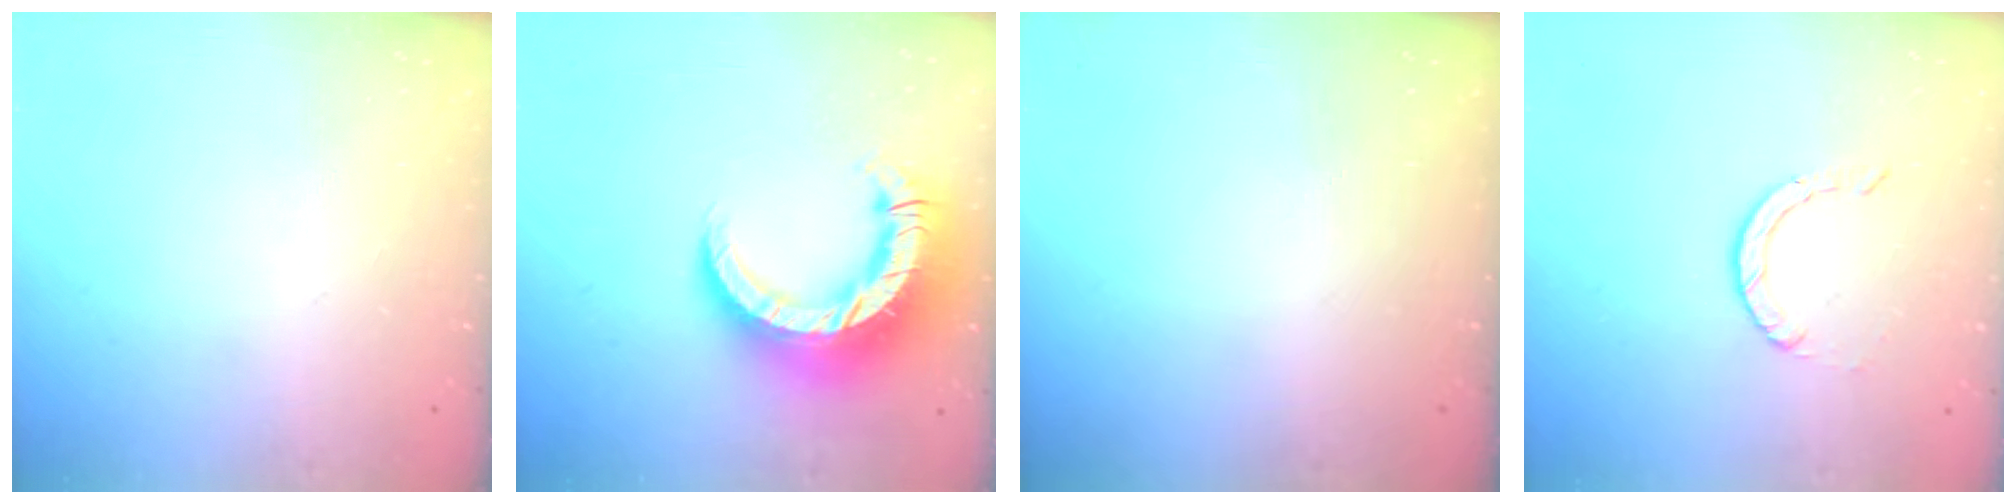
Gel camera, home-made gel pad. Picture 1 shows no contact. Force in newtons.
{"total": 15.7, "press": 15.6, "slide": 1.7}
{"total": 0.0}
{"total": 0.9, "press": 0.9, "slide": 0.1}